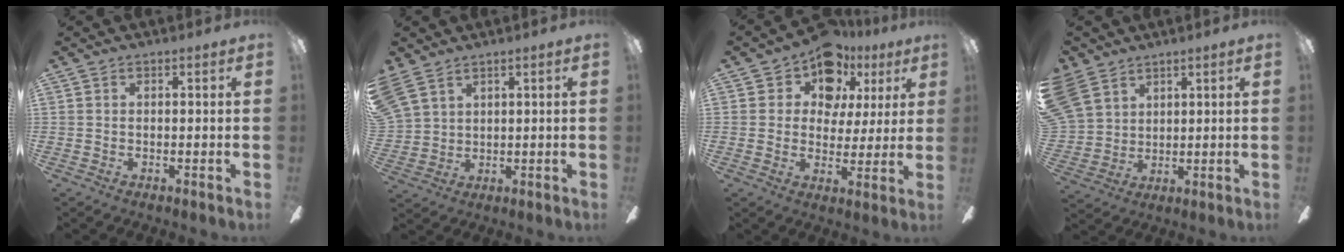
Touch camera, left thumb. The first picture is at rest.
{"total": 6.0, "force": [4.6, 3.4, 1.9], "torque": [-0.058, -0.012, 0.092]}
{"total": 11.9, "force": [7.6, 7.9, 4.6], "torque": [-0.084, -0.039, 0.141]}
{"total": 9.0, "force": [5.8, 6.4, 2.3], "torque": [-0.079, -0.011, 0.121]}